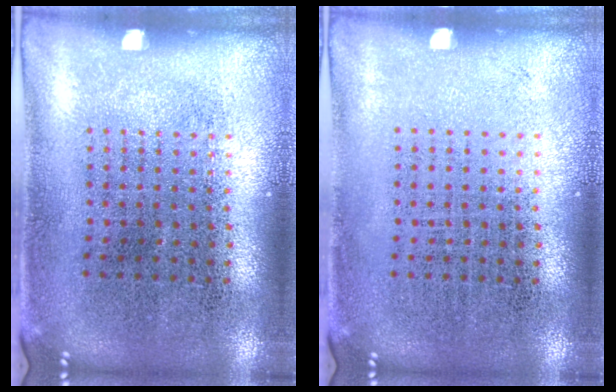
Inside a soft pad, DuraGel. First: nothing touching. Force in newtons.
{"total": 0.0}